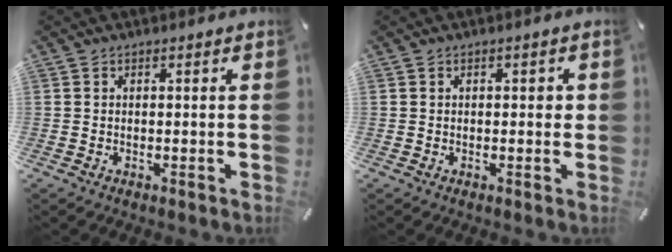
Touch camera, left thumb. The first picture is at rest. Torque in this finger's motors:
{"motor_torque": [0.19, 0.00, 0.05, 0.12, 0.04]}